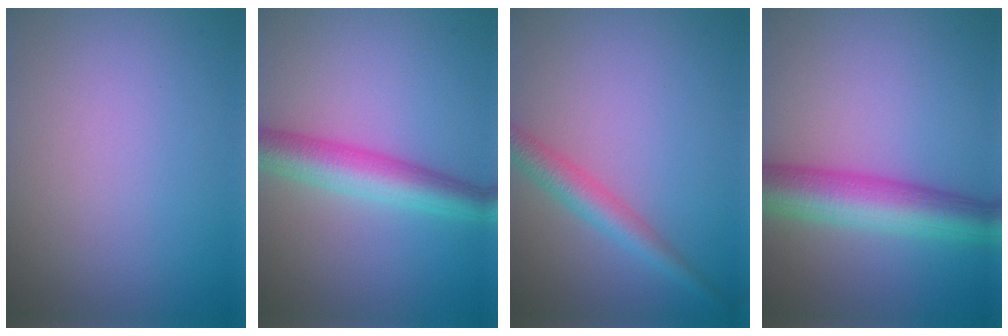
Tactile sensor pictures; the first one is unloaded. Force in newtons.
{"total": 5.0, "press": 5.0, "slide": 0.0}
{"total": 2.9, "press": 2.9, "slide": 0.1}
{"total": 7.0, "press": 7.0, "slide": 0.2}